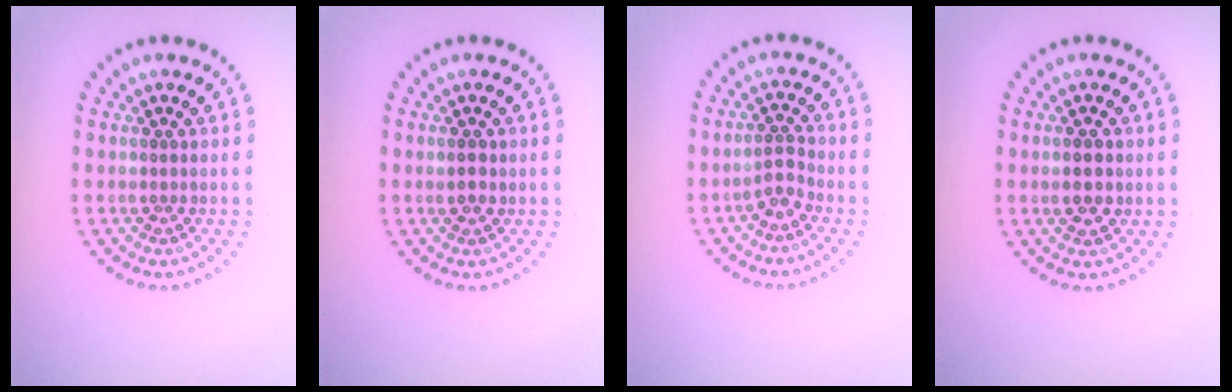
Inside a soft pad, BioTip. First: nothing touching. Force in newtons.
{"total": 1.1, "press": 1.1, "slide": 0.2}
{"total": 1.7, "press": 1.3, "slide": 1.1}
{"total": 2.8, "press": 2.8, "slide": 0.2}